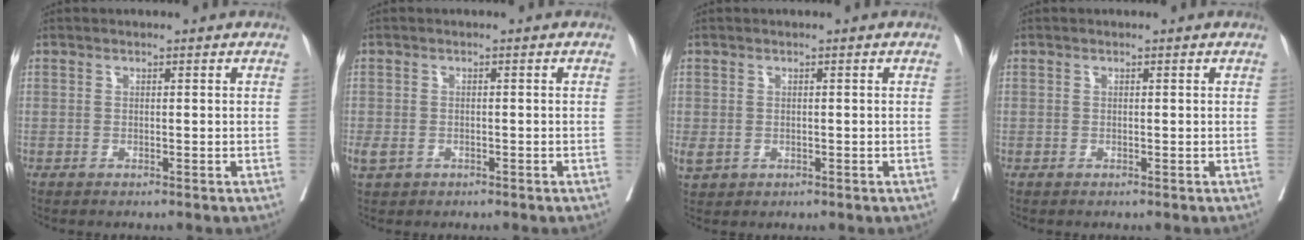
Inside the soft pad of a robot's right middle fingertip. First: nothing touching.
{"total": 2.5, "force": [-1.1, 1.5, 1.6], "torque": [-0.043, -0.001, -0.014]}
{"total": 2.4, "force": [-0.4, 1.9, 1.4], "torque": [-0.036, -0.002, 0.005]}
{"total": 0.6, "force": [-0.1, 0.6, -0.1], "torque": [0.006, 0.006, -0.005]}